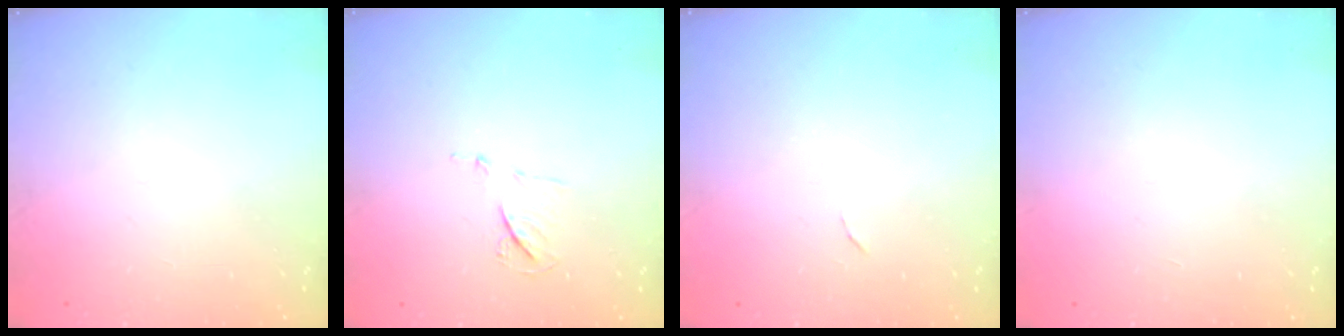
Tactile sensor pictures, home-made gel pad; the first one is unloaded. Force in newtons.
{"total": 6.1, "press": 6.0, "slide": 0.7}
{"total": 3.7, "press": 3.7, "slide": 0.2}
{"total": 1.5, "press": 1.5, "slide": 0.1}